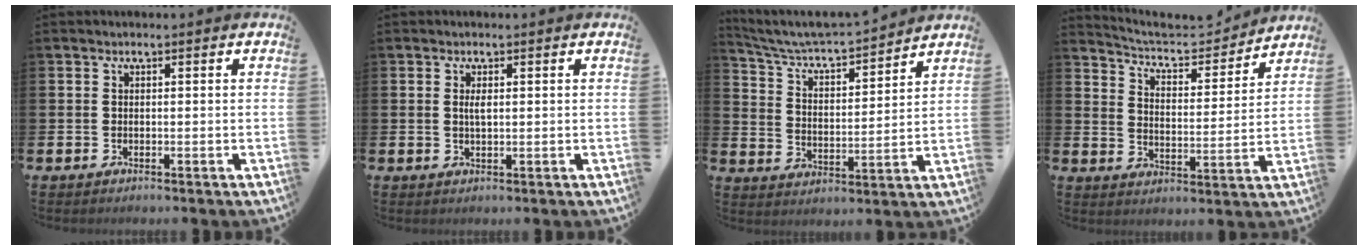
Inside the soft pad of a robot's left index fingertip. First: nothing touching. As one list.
[{"total": 1.3, "force": [0.5, 0.4, 1.2], "torque": [-0.024, 0.003, 0.007]}, {"total": 6.3, "force": [5.9, 0.9, 1.8], "torque": [-0.069, -0.049, 0.098]}, {"total": 6.0, "force": [5.7, 1.5, 1.2], "torque": [-0.052, -0.046, 0.094]}]